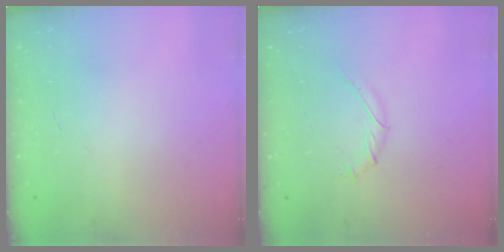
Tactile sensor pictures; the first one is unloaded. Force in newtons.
{"total": 3.8, "press": 3.7, "slide": 1.1}